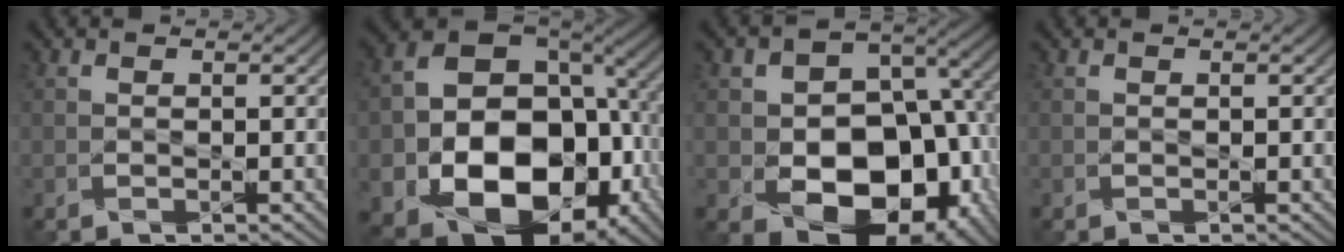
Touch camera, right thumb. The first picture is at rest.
{"total": 20.5, "force": [-5.0, 15.1, 12.9], "torque": [-0.249, -0.062, -0.043]}
{"total": 16.8, "force": [-3.2, 12.6, 10.8], "torque": [-0.142, -0.032, -0.044]}
{"total": 0.0}